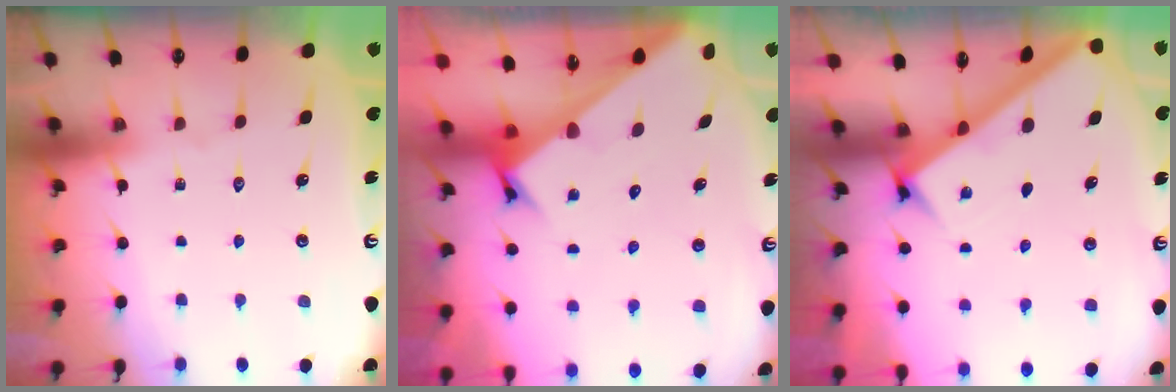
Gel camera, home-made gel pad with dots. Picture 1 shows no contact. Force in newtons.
{"total": 2.7, "press": 2.6, "slide": 0.3}
{"total": 2.5, "press": 2.5, "slide": 0.3}